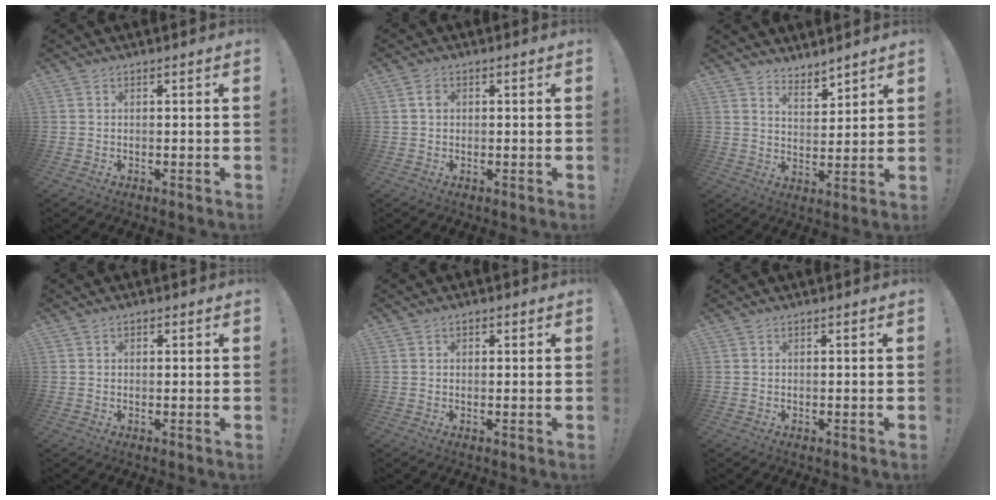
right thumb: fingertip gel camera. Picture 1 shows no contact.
{"total": 1.8, "force": [0.4, 1.4, 1.1], "torque": [-0.021, 0.004, 0.006]}
{"total": 5.5, "force": [5.0, 1.9, 1.3], "torque": [-0.012, -0.046, 0.091]}
{"total": 0.7, "force": [0.4, 0.5, 0.2], "torque": [0.001, 0.000, 0.006]}
{"total": 0.8, "force": [0.3, 0.7, 0.3], "torque": [-0.001, -0.001, 0.005]}
{"total": 0.0}